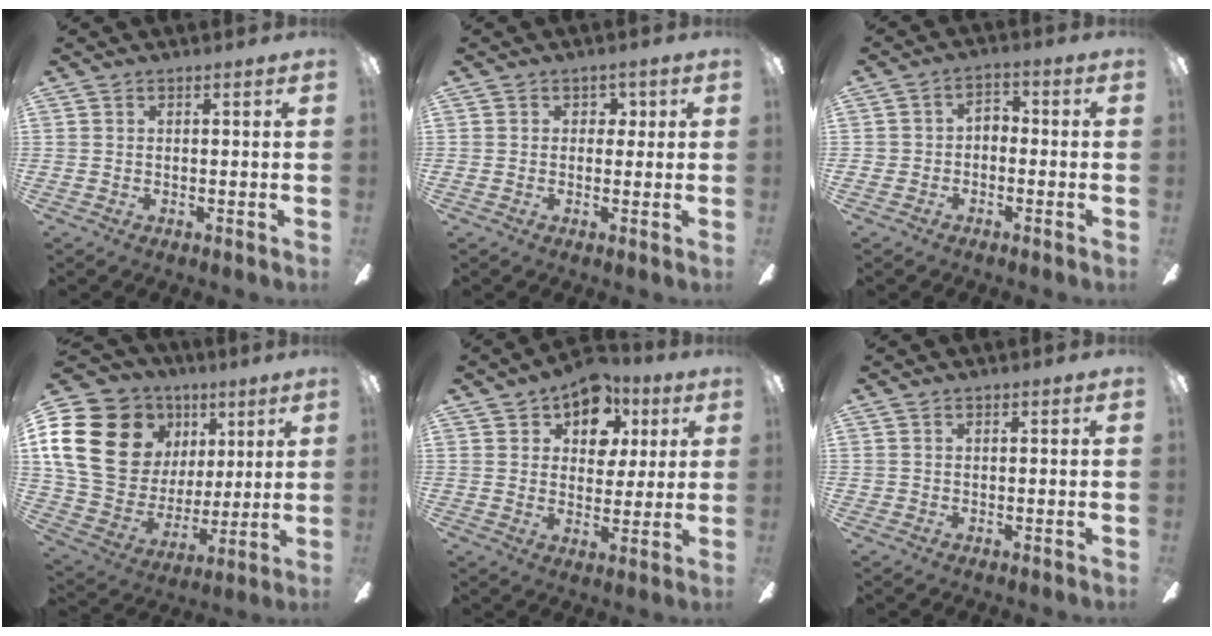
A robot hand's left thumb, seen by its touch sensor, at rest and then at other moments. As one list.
[{"total": 2.6, "force": [0.4, 2.5, 0.9], "torque": [-0.008, 0.005, 0.001]}, {"total": 4.0, "force": [-2.2, 3.0, 1.4], "torque": [-0.025, 0.017, -0.041]}, {"total": 22.8, "force": [8.4, 17.3, 12.3], "torque": [-0.257, -0.023, 0.167]}, {"total": 10.8, "force": [6.6, 7.1, 4.8], "torque": [-0.069, -0.035, 0.119]}, {"total": 0.6, "force": [0.2, 0.6, 0.1], "torque": [-0.003, 0.005, 0.003]}]